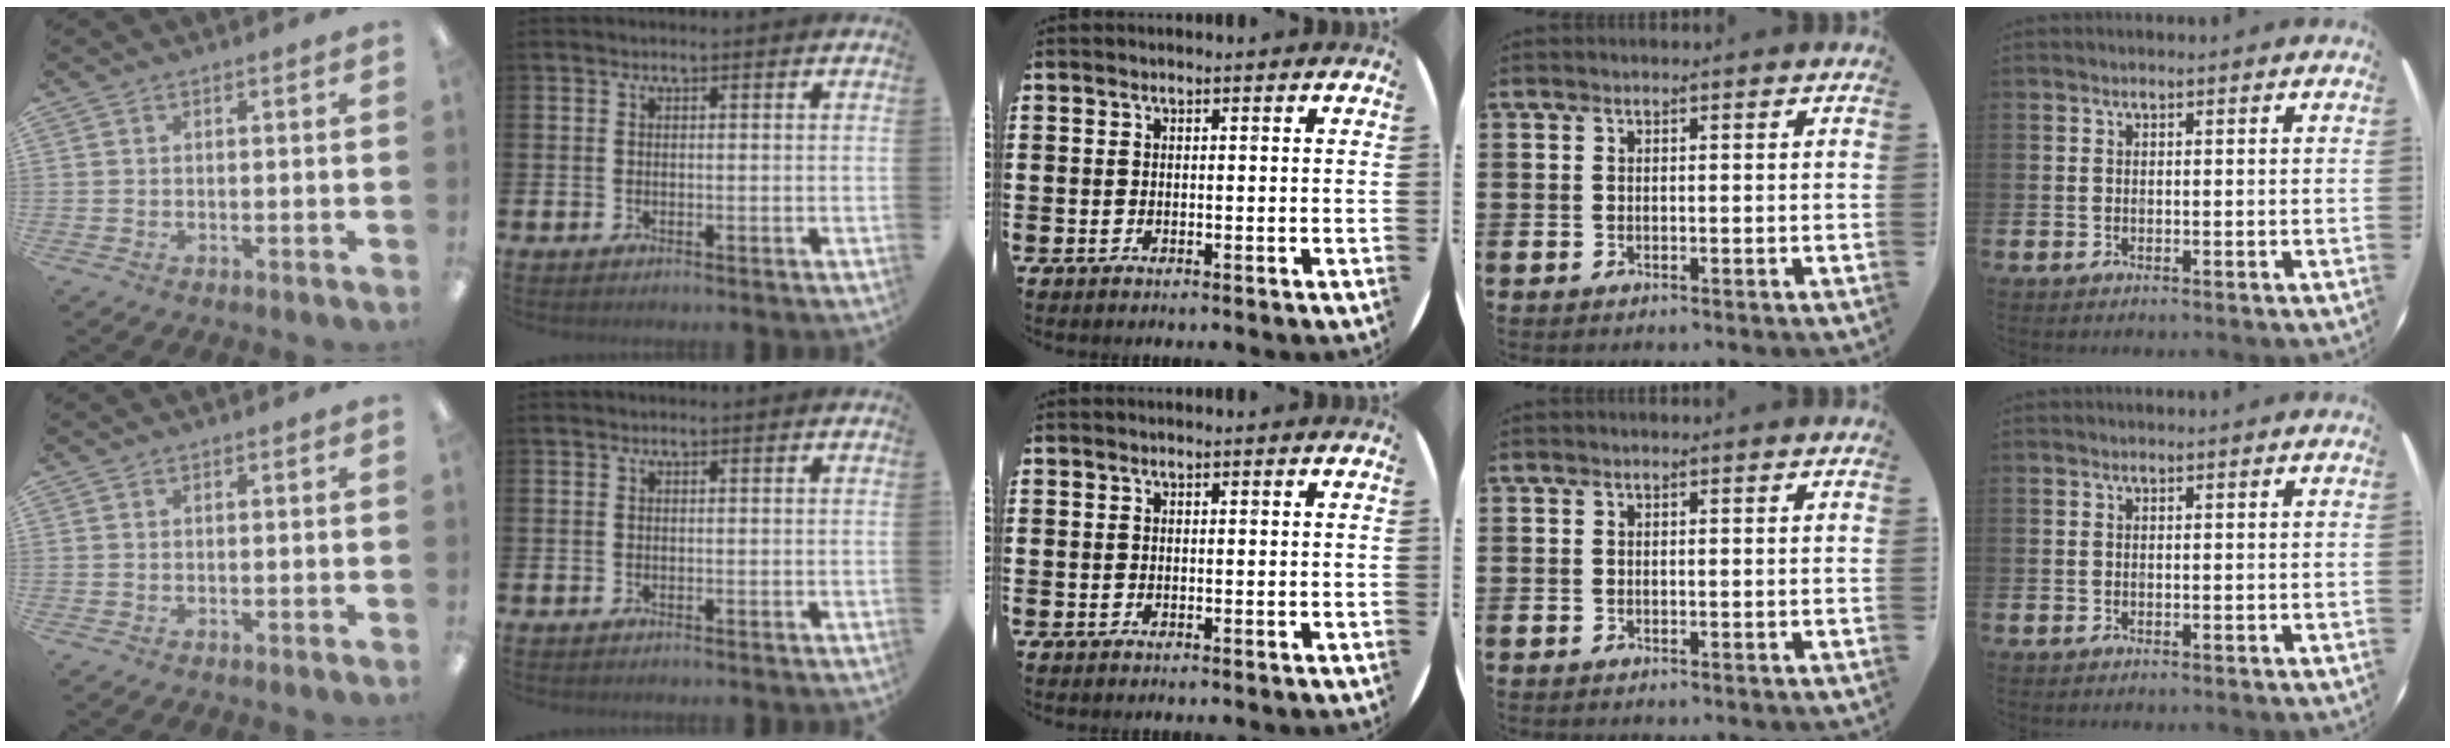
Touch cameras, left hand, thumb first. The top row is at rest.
{}